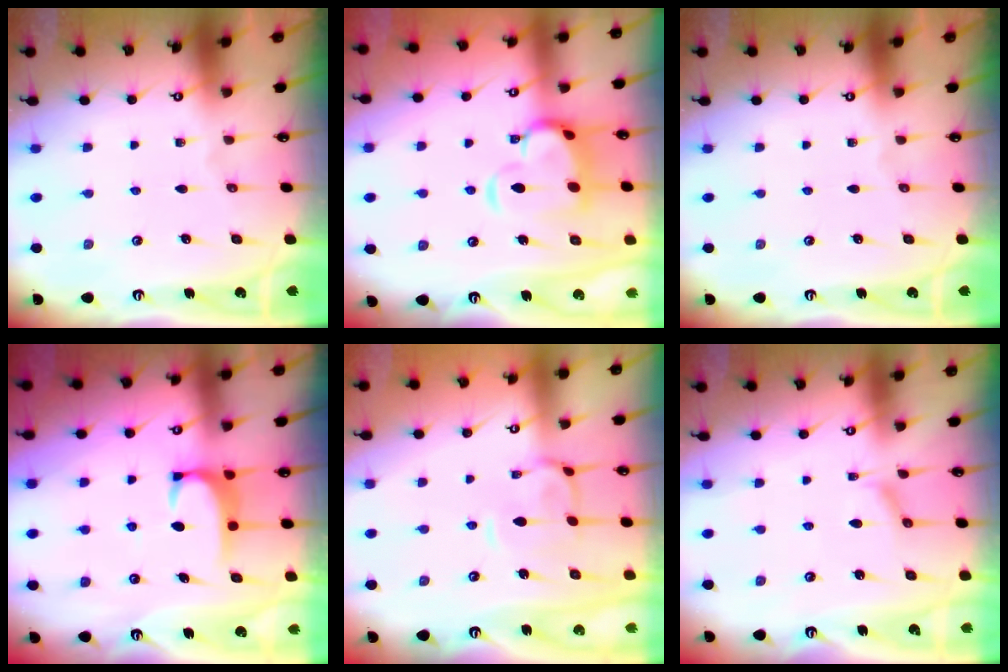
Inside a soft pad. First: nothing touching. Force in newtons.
{"total": 6.9, "press": 6.7, "slide": 1.6}
{"total": 0.0}
{"total": 2.5, "press": 2.4, "slide": 0.6}
{"total": 1.6, "press": 1.4, "slide": 0.9}
{"total": 2.1, "press": 2.0, "slide": 0.6}